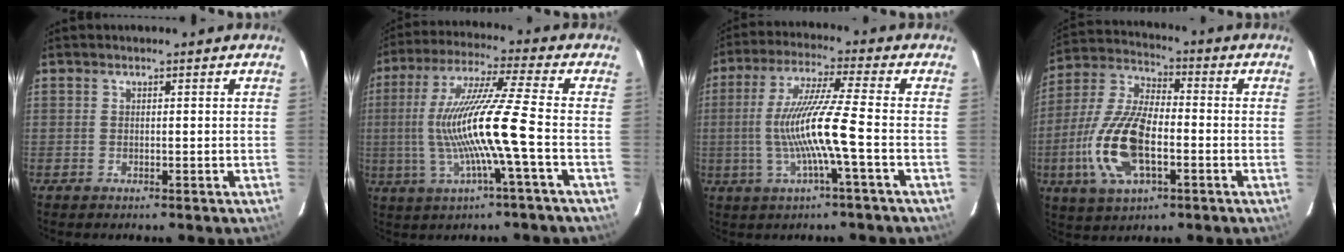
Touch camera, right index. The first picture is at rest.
{"total": 13.5, "force": [-2.8, -1.3, 13.1], "torque": [-0.248, -0.004, -0.045]}
{"total": 11.8, "force": [-2.6, -1.1, 11.5], "torque": [-0.218, -0.004, -0.044]}
{"total": 16.3, "force": [-4.4, 7.2, 13.9], "torque": [-0.306, -0.003, -0.084]}